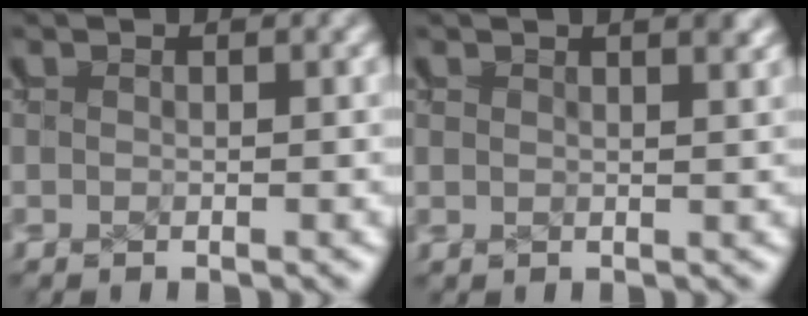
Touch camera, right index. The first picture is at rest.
{"total": 1.2, "force": [1.0, -0.4, 0.3], "torque": [-0.002, 0.003, 0.018]}